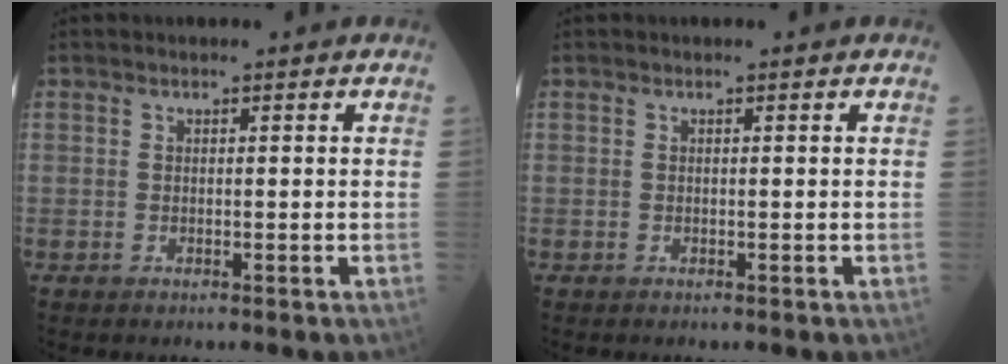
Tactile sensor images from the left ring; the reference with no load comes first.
{"total": 0.0}